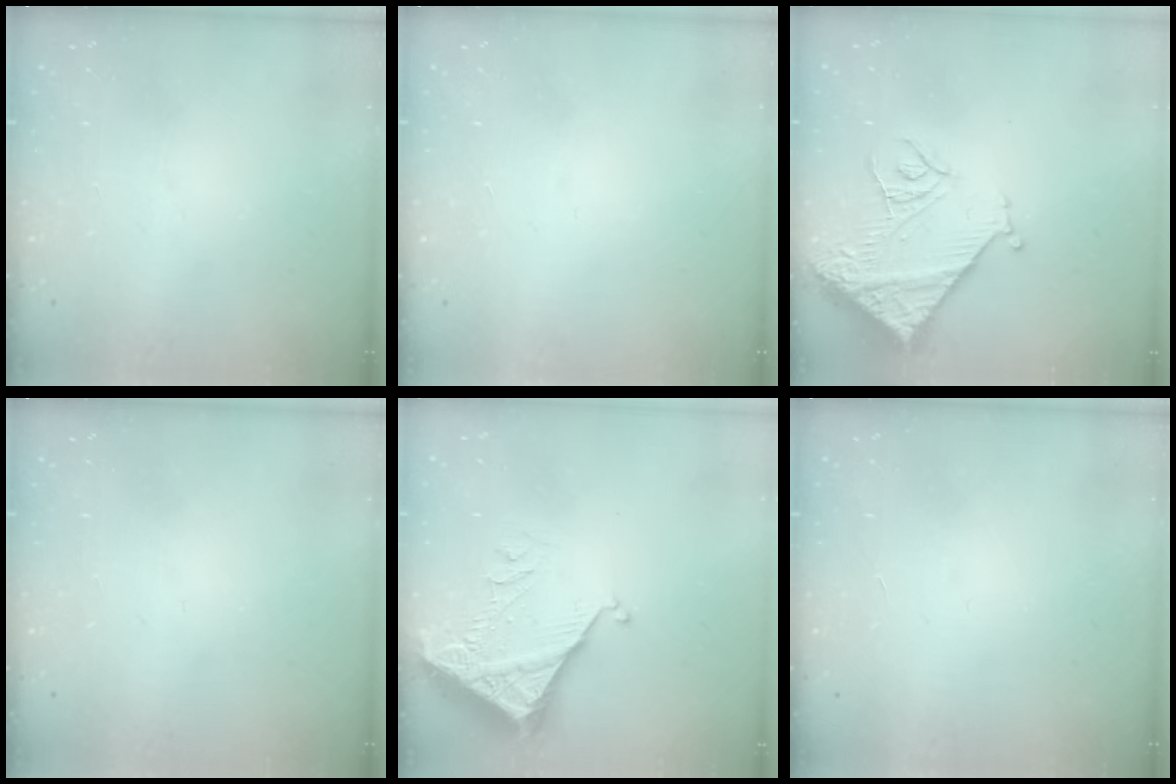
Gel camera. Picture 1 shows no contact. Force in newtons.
{"total": 1.5, "press": 1.5, "slide": 0.1}
{"total": 14.9, "press": 14.8, "slide": 1.6}
{"total": 0.0}
{"total": 5.4, "press": 5.4, "slide": 0.7}
{"total": 1.6, "press": 1.6, "slide": 0.1}